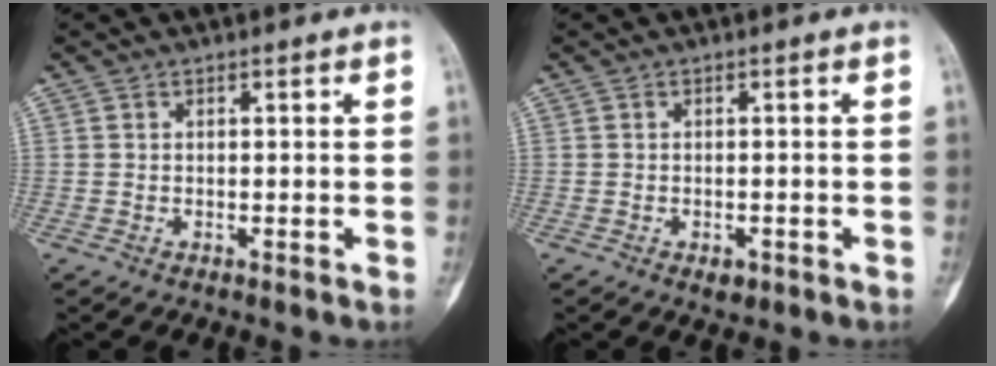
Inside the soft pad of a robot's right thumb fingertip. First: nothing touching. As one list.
[{"total": 1.8, "force": [-0.9, 1.1, 1.1], "torque": [-0.010, 0.002, -0.007]}]